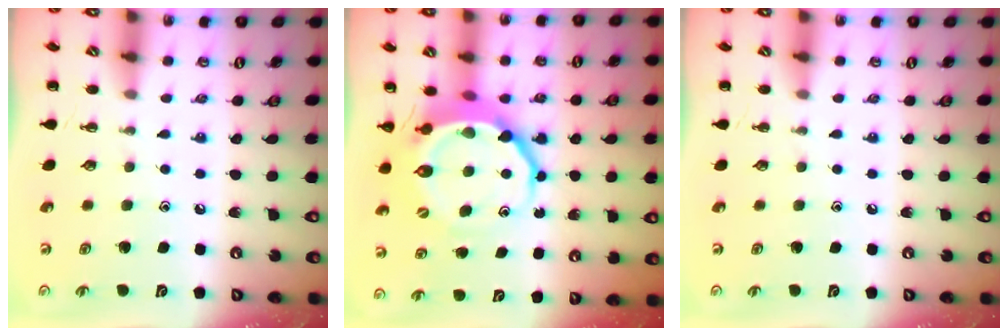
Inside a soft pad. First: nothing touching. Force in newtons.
{"total": 9.9, "press": 9.6, "slide": 2.3}
{"total": 0.0}